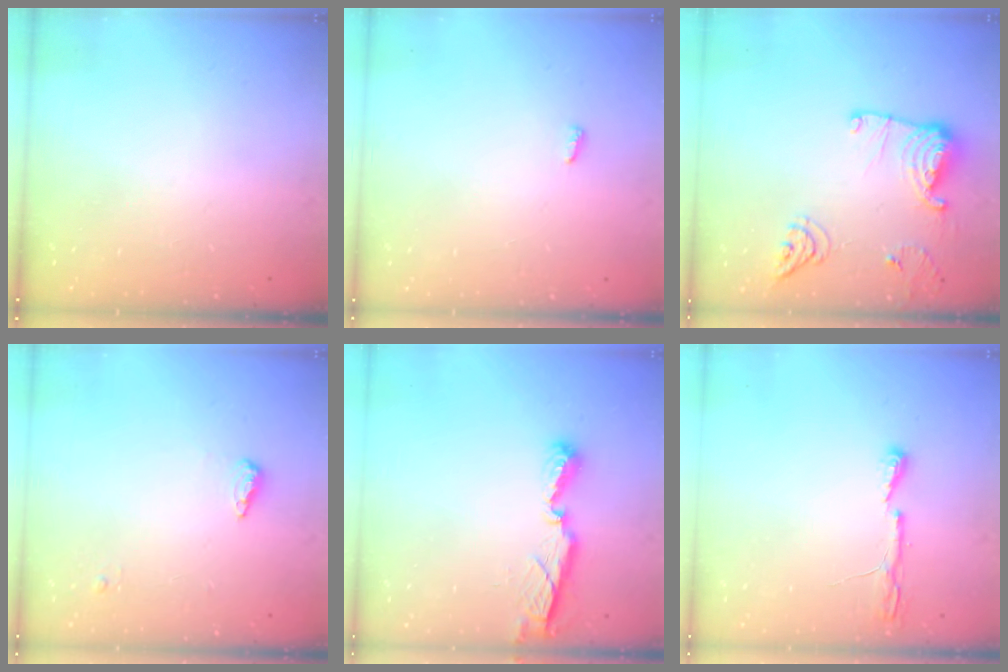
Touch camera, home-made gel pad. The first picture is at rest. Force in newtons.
{"total": 2.8, "press": 2.8, "slide": 0.5}
{"total": 12.9, "press": 12.9, "slide": 0.7}
{"total": 5.0, "press": 4.9, "slide": 1.1}
{"total": 7.7, "press": 7.7, "slide": 0.2}
{"total": 4.3, "press": 4.2, "slide": 0.6}